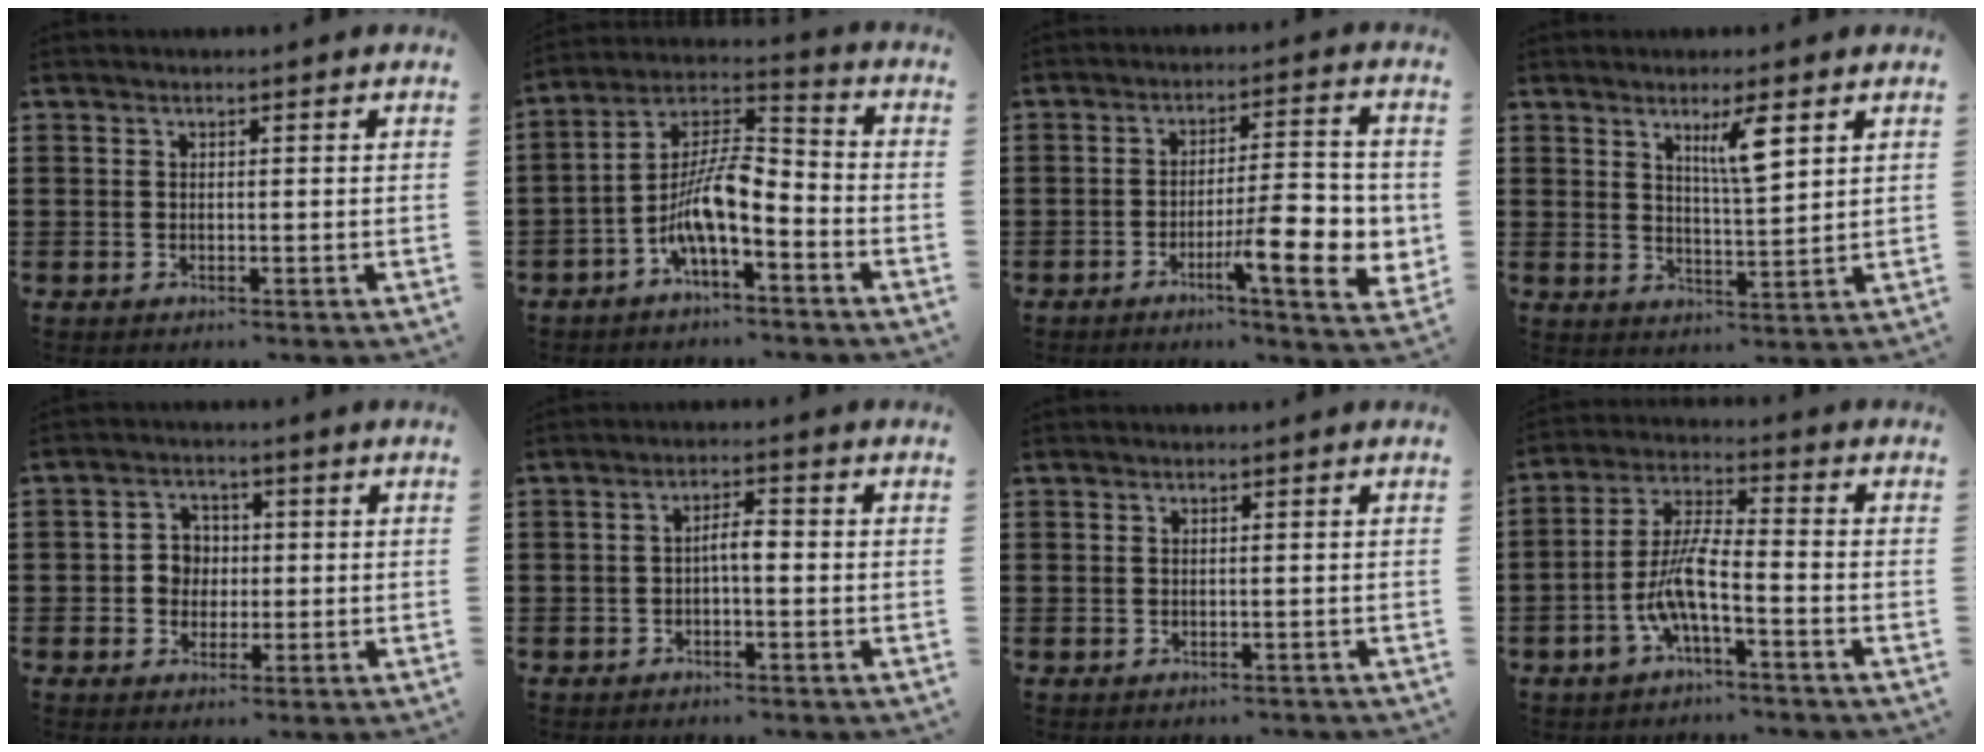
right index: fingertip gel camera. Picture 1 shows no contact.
{"total": 8.8, "force": [-4.3, 2.5, 7.2], "torque": [-0.172, -0.017, -0.089]}
{"total": 10.0, "force": [-3.3, 2.2, 9.2], "torque": [-0.130, -0.005, -0.054]}
{"total": 5.6, "force": [3.0, 0.9, 4.6], "torque": [-0.082, -0.001, 0.045]}
{"total": 3.9, "force": [-0.1, 3.6, 1.6], "torque": [-0.045, 0.011, -0.006]}
{"total": 2.8, "force": [-0.6, 0.7, 2.7], "torque": [-0.049, 0.005, -0.014]}
{"total": 0.0}
{"total": 7.3, "force": [-3.5, 1.5, 6.3], "torque": [-0.141, -0.011, -0.069]}